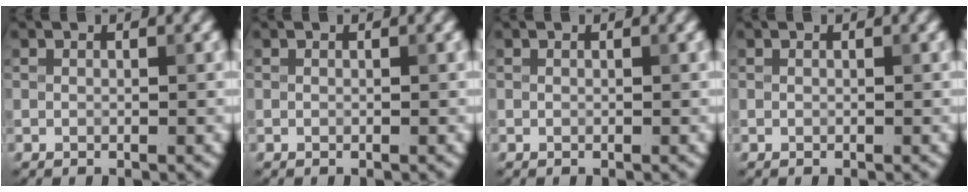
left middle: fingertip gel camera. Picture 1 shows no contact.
{"total": 0.0}
{"total": 0.0}
{"total": 0.0}